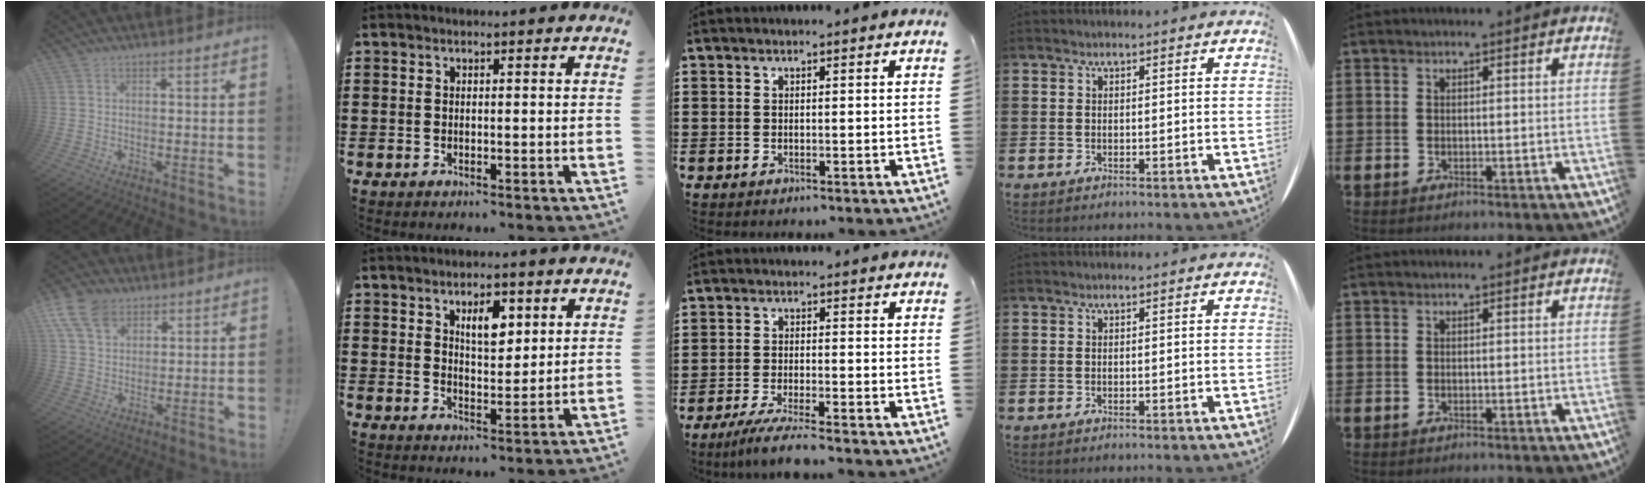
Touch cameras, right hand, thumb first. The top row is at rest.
{"thumb": {"total": 11.9, "force": [6.6, 7.9, 6.0], "torque": [-0.108, -0.030, 0.127]}, "index": {"total": 5.2, "force": [2.6, 2.4, 3.9], "torque": [-0.060, 0.000, 0.038]}, "middle": {"total": 4.4, "force": [-3.8, -0.3, 2.2], "torque": [-0.052, -0.018, -0.072]}}